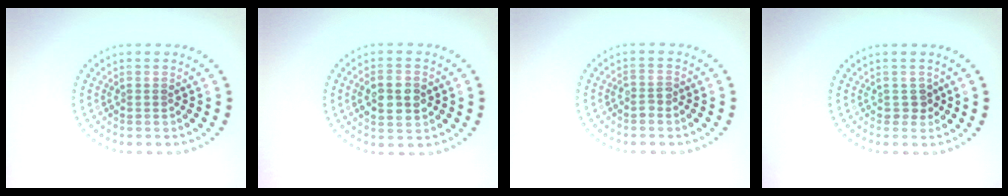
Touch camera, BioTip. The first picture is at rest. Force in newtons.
{"total": 3.8, "press": 3.8, "slide": 0.3}
{"total": 1.0, "press": 0.8, "slide": 0.6}
{"total": 1.1, "press": 1.0, "slide": 0.5}